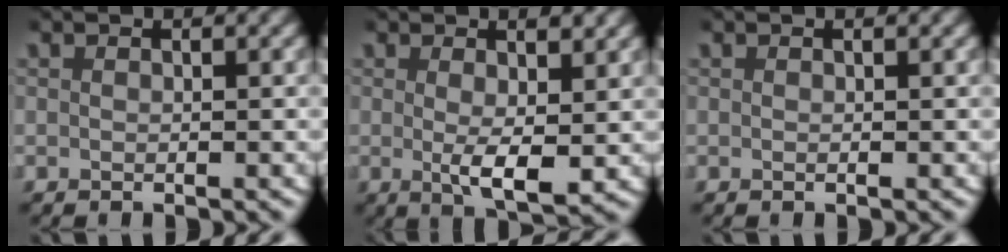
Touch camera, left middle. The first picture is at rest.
{"total": 3.7, "force": [0.1, 1.0, 3.6], "torque": [-0.061, -0.015, 0.010]}
{"total": 0.0}